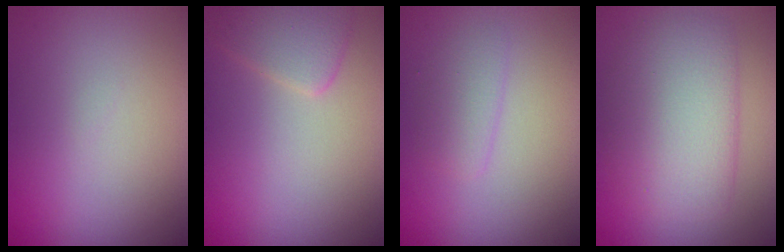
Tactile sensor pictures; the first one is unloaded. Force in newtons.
{"total": 2.4, "press": 2.4, "slide": 0.1}
{"total": 1.5, "press": 1.5, "slide": 0.0}
{"total": 5.6, "press": 5.6, "slide": 0.2}